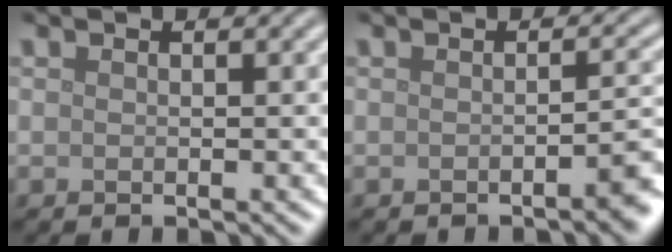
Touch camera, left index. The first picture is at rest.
{"total": 2.2, "force": [-1.2, 0.4, 1.8], "torque": [-0.020, 0.005, -0.021]}